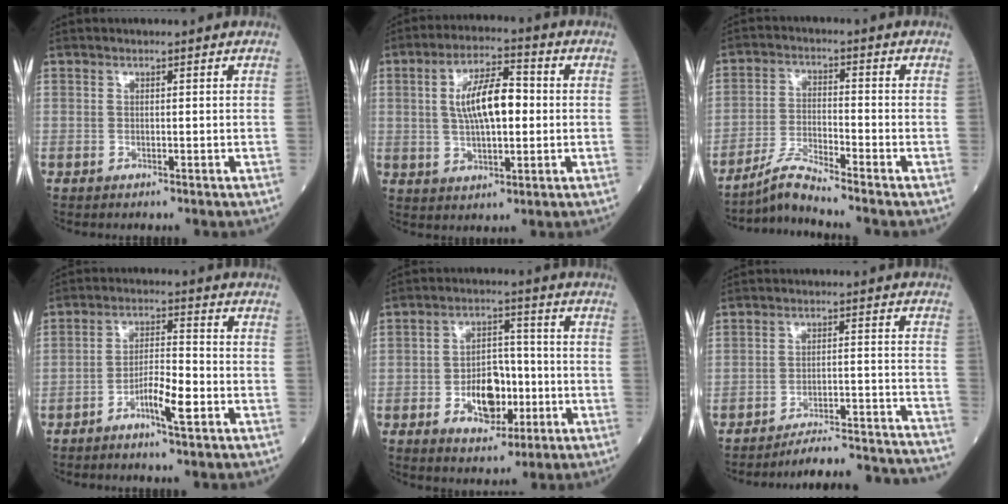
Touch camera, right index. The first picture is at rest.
{"total": 9.8, "force": [0.8, 3.3, 9.1], "torque": [-0.171, 0.016, 0.013]}
{"total": 5.3, "force": [-4.9, -1.4, 1.4], "torque": [-0.035, -0.021, -0.096]}
{"total": 6.0, "force": [-3.1, 0.8, 5.1], "torque": [-0.093, 0.007, -0.056]}
{"total": 8.6, "force": [-2.4, 5.0, 6.6], "torque": [-0.108, 0.011, -0.037]}
{"total": 21.5, "force": [-20.9, -1.1, 4.8], "torque": [-0.026, -0.008, -0.271]}